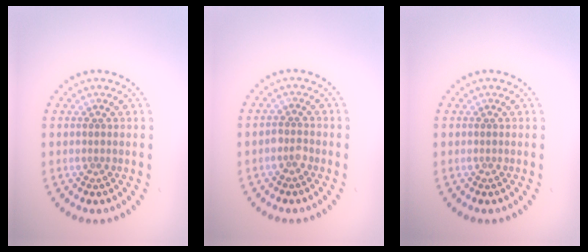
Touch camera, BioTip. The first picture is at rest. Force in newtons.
{"total": 1.1, "press": 1.1, "slide": 0.3}
{"total": 0.0}